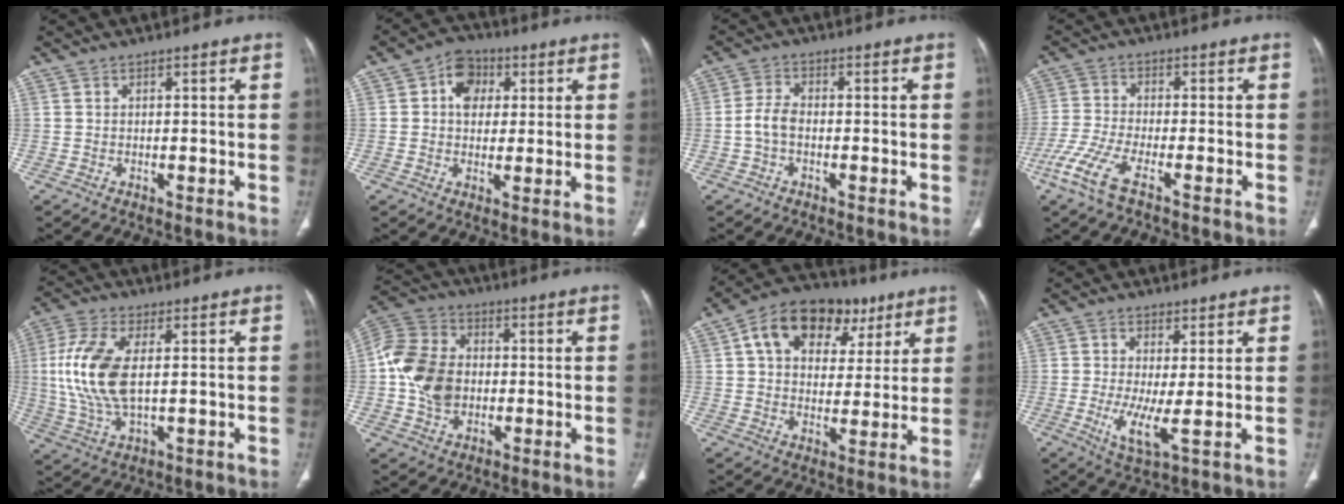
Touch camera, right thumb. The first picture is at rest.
{"total": 8.0, "force": [2.3, 6.1, 4.6], "torque": [-0.040, 0.001, 0.030]}
{"total": 4.0, "force": [-0.9, 2.4, 3.1], "torque": [-0.065, 0.013, -0.023]}
{"total": 5.8, "force": [-3.7, 1.5, 4.2], "torque": [-0.108, 0.009, -0.075]}
{"total": 13.3, "force": [1.4, 6.4, 11.6], "torque": [-0.260, -0.004, 0.030]}
{"total": 13.4, "force": [-0.9, 10.2, 8.7], "torque": [-0.156, 0.021, -0.021]}
{"total": 17.3, "force": [7.3, 12.0, 10.1], "torque": [-0.117, 0.009, 0.112]}
{"total": 6.2, "force": [-0.2, 1.2, 6.1], "torque": [-0.131, -0.020, -0.005]}